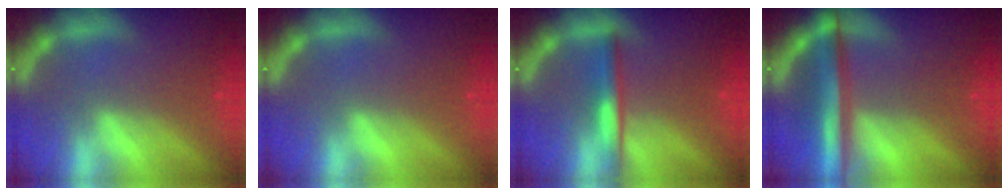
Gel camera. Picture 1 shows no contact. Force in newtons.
{"total": 0.0}
{"total": 3.0}
{"total": 6.5}